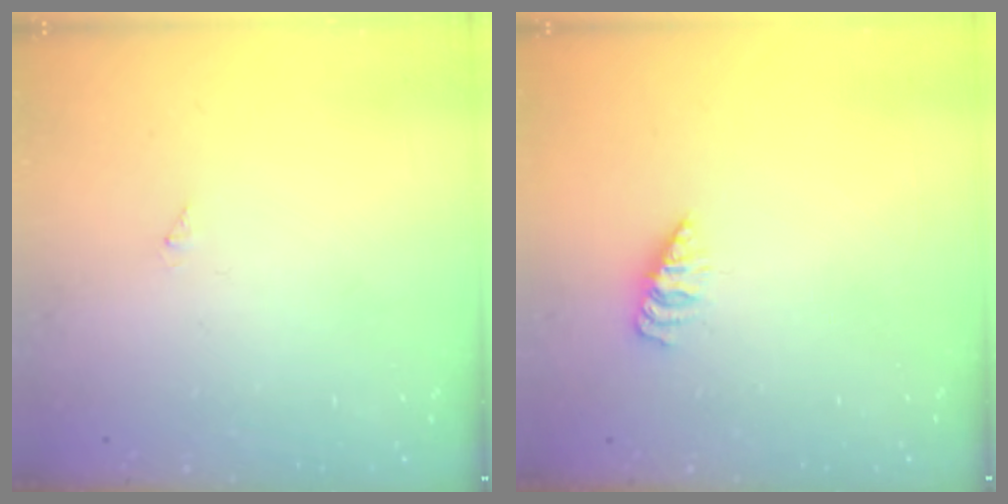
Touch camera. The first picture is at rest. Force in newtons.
{"total": 1.9, "press": 1.8, "slide": 0.3}